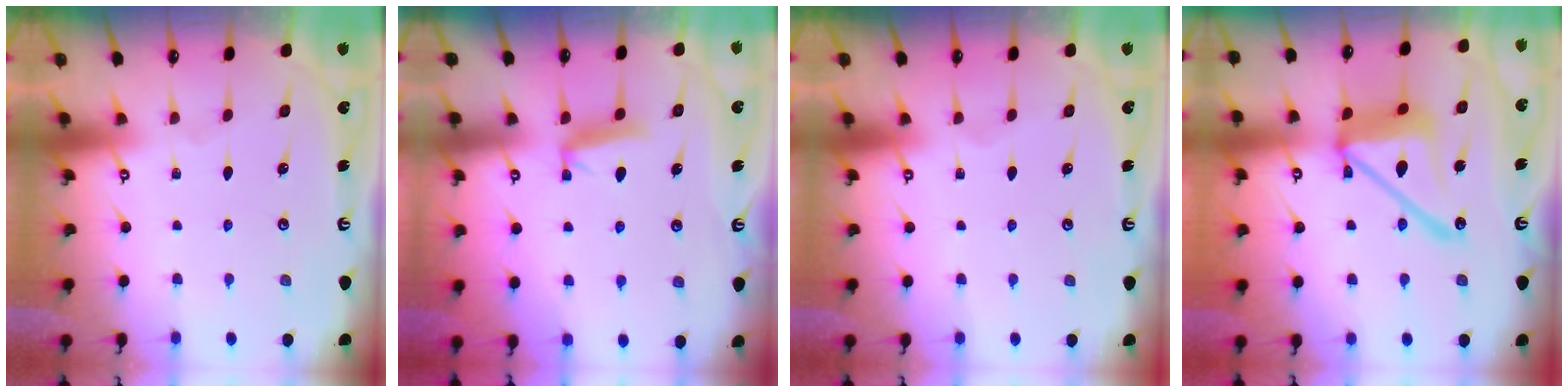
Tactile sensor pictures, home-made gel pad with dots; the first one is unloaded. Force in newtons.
{"total": 6.1, "press": 6.0, "slide": 0.7}
{"total": 0.0}
{"total": 17.4, "press": 17.3, "slide": 1.7}